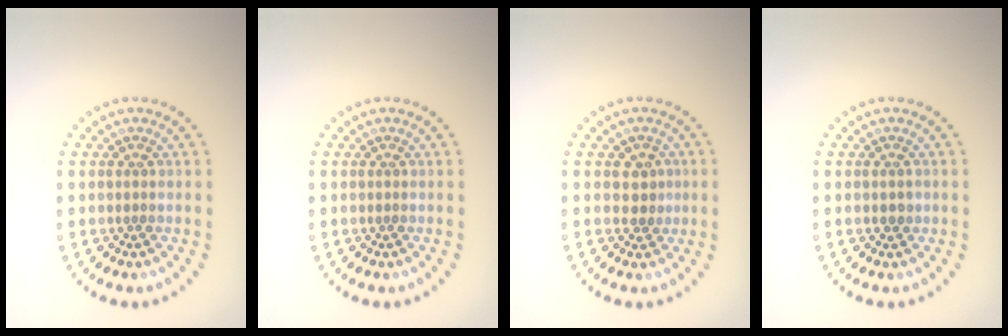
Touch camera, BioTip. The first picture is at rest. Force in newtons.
{"total": 0.0}
{"total": 1.6, "press": 1.4, "slide": 0.7}
{"total": 0.7, "press": 0.7, "slide": 0.1}